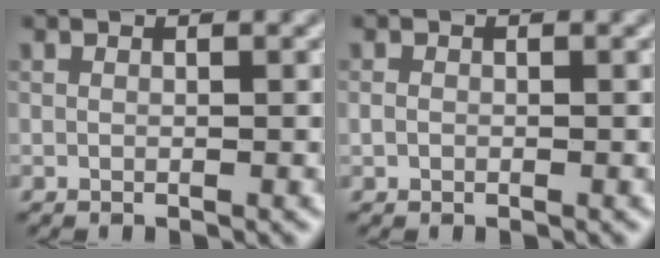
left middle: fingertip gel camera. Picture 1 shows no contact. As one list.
[{"total": 0.8, "force": [0.0, 0.7, 0.4], "torque": [-0.007, -0.002, -0.002]}]